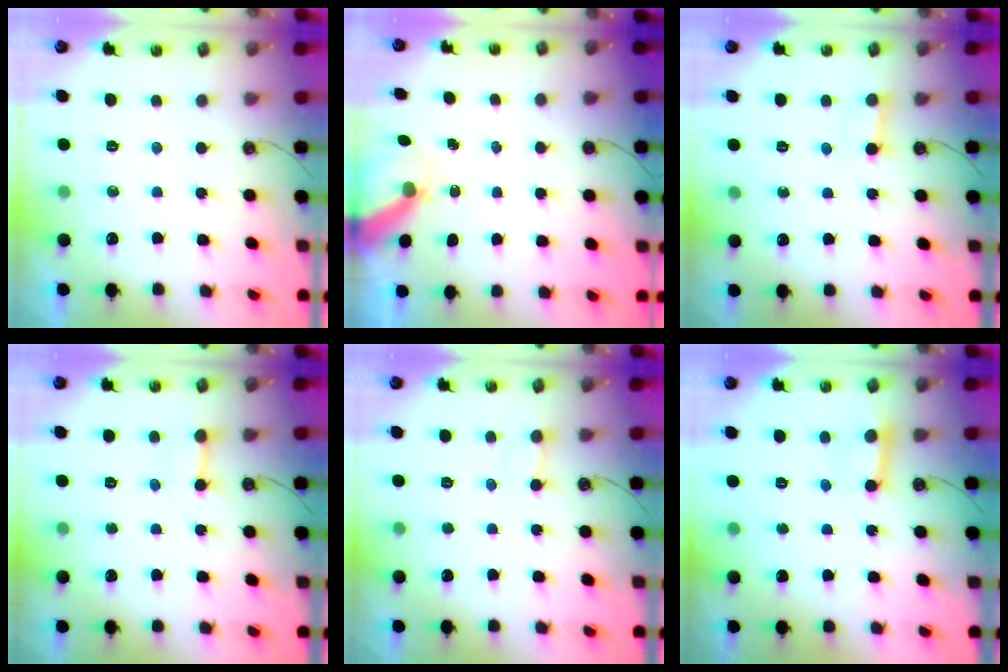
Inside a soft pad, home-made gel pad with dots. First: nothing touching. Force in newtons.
{"total": 5.4, "press": 5.4, "slide": 0.7}
{"total": 3.7, "press": 3.7, "slide": 0.5}
{"total": 5.2, "press": 5.2, "slide": 0.7}
{"total": 3.2, "press": 3.2, "slide": 0.2}
{"total": 7.4, "press": 7.3, "slide": 0.7}